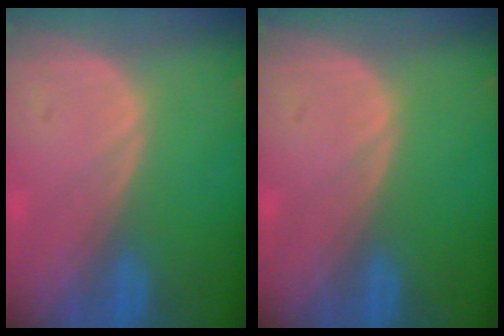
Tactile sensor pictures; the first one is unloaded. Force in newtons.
{"total": 0.0}